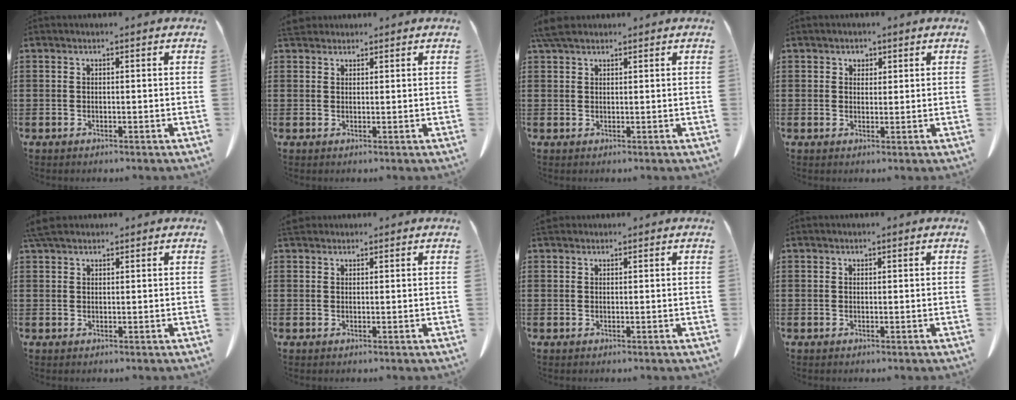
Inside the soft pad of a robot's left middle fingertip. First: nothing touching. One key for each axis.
{"total": 2.5, "fx": 2.2, "fy": 0.9, "fz": 0.8, "tx": -0.023, "ty": 0.001, "tz": 0.043}
{"total": 3.6, "fx": 2.9, "fy": 1.3, "fz": 1.8, "tx": -0.044, "ty": 0.003, "tz": 0.057}
{"total": 1.4, "fx": 1.0, "fy": 1.0, "fz": 0.2, "tx": 0.000, "ty": 0.001, "tz": 0.018}
{"total": 3.2, "fx": 2.6, "fy": 1.1, "fz": 1.5, "tx": -0.039, "ty": 0.004, "tz": 0.051}
{"total": 1.5, "fx": 1.3, "fy": 0.6, "fz": 0.4, "tx": -0.013, "ty": 0.002, "tz": 0.027}
{"total": 0.9, "fx": 0.8, "fy": 0.4, "fz": 0.2, "tx": -0.008, "ty": 0.000, "tz": 0.018}
{"total": 0.6, "fx": 0.4, "fy": 0.0, "fz": 0.4, "tx": -0.010, "ty": -0.002, "tz": 0.010}